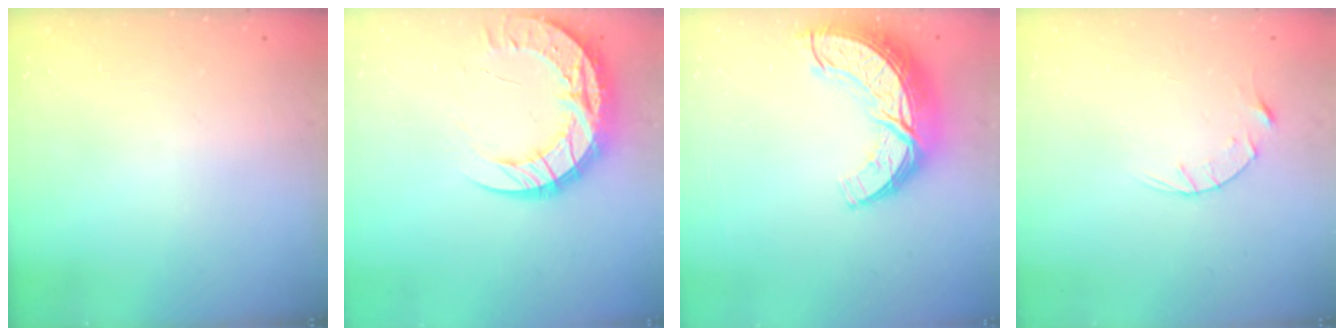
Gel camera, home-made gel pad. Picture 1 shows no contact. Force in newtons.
{"total": 15.4, "press": 15.4, "slide": 1.1}
{"total": 15.1, "press": 15.1, "slide": 1.3}
{"total": 4.5, "press": 4.5, "slide": 0.3}